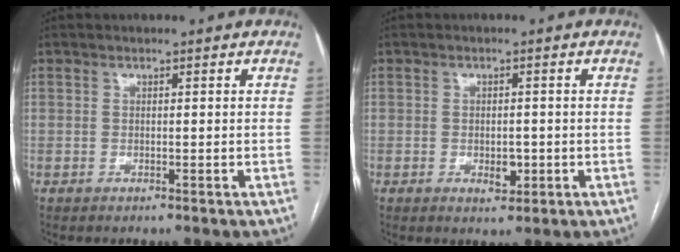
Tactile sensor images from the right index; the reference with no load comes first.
{"total": 2.8, "force": [-0.7, 1.5, 2.2], "torque": [-0.033, 0.000, -0.004]}